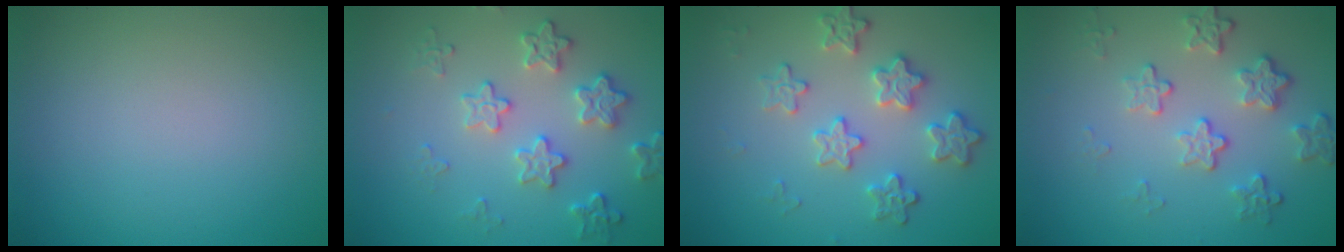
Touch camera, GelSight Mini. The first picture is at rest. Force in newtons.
{"total": 3.9, "press": 3.4, "slide": 1.9}
{"total": 3.5, "press": 3.4, "slide": 1.1}
{"total": 4.2, "press": 3.1, "slide": 2.9}